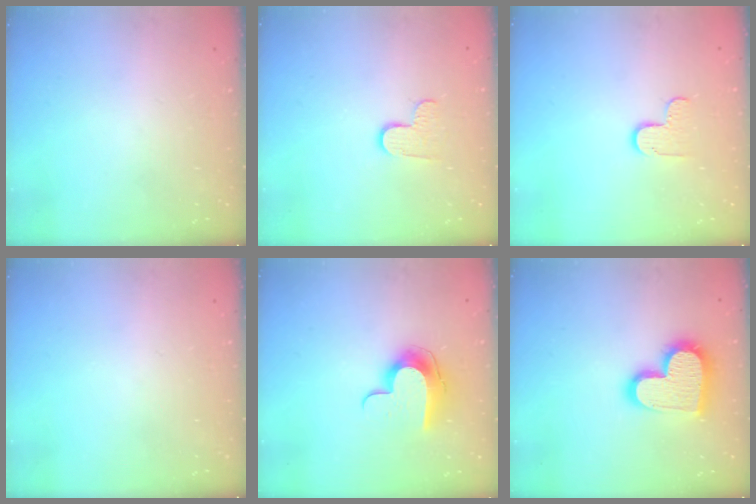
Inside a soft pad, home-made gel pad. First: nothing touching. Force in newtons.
{"total": 5.5, "press": 5.5, "slide": 0.4}
{"total": 5.7, "press": 5.7, "slide": 0.5}
{"total": 0.0}
{"total": 10.3, "press": 10.3, "slide": 0.1}
{"total": 18.4, "press": 18.4, "slide": 1.0}